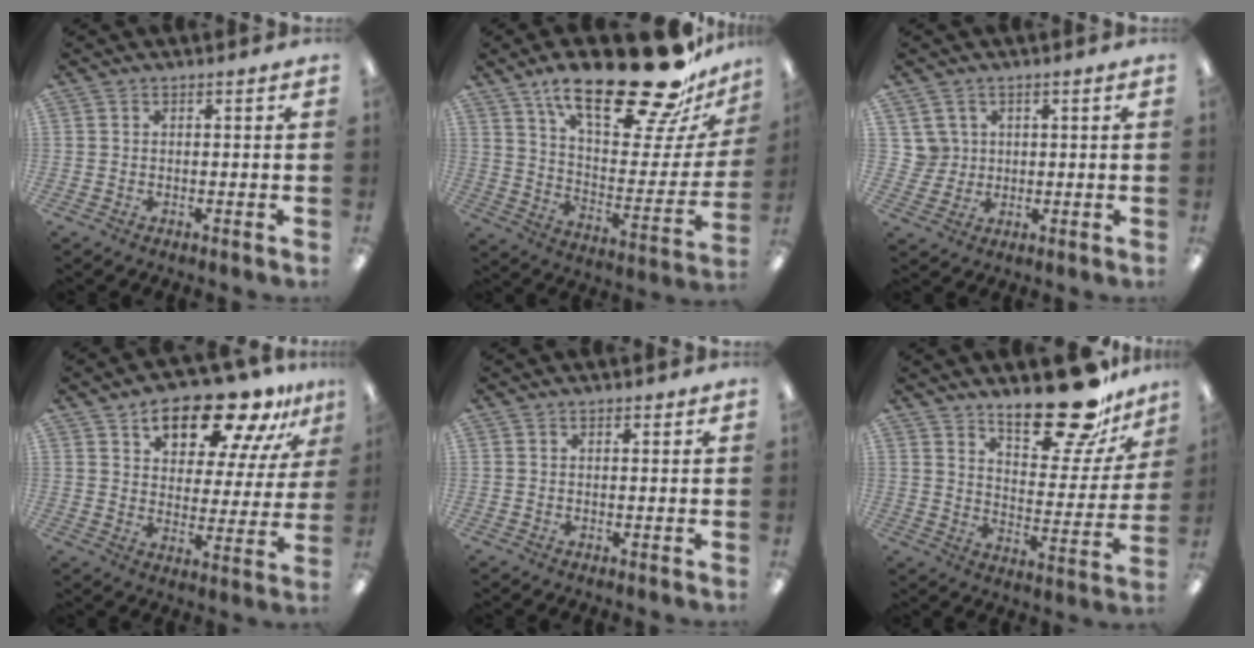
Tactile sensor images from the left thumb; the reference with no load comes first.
{"total": 27.8, "force": [19.6, 8.7, 17.6], "torque": [-0.267, -0.131, 0.327]}
{"total": 4.8, "force": [2.1, 4.3, 0.0], "torque": [-0.004, 0.000, 0.039]}
{"total": 17.0, "force": [12.6, 7.0, 9.1], "torque": [-0.142, -0.073, 0.213]}
{"total": 0.7, "force": [0.6, 0.4, 0.3], "torque": [0.002, -0.002, 0.009]}
{"total": 19.8, "force": [15.4, 7.2, 10.2], "torque": [-0.135, -0.110, 0.258]}